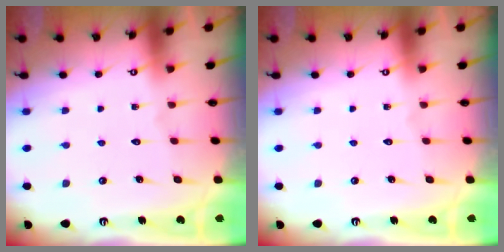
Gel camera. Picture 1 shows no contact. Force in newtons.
{"total": 0.0}